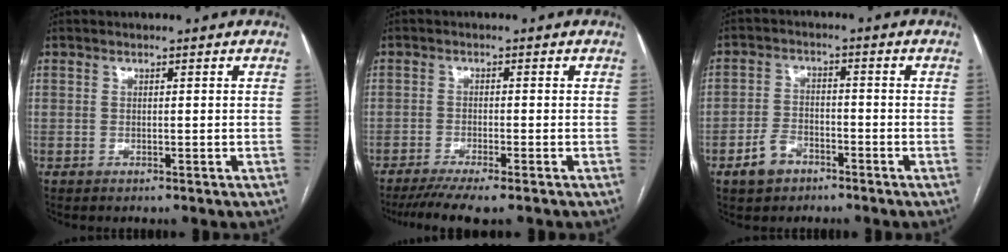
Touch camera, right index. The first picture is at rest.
{"total": 6.8, "force": [-5.3, 0.4, 4.2], "torque": [-0.064, -0.014, -0.087]}
{"total": 5.1, "force": [-3.1, 3.2, 2.4], "torque": [-0.053, 0.008, -0.051]}